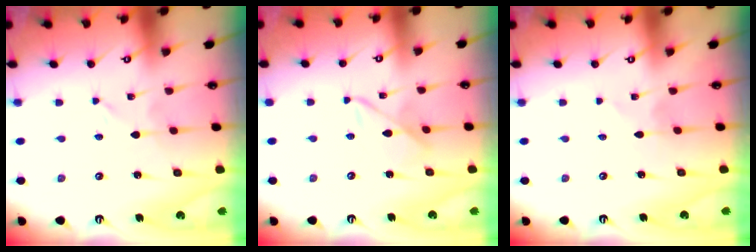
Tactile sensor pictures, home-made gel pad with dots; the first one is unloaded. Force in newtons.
{"total": 7.0, "press": 7.0, "slide": 0.4}
{"total": 1.2, "press": 1.1, "slide": 0.1}